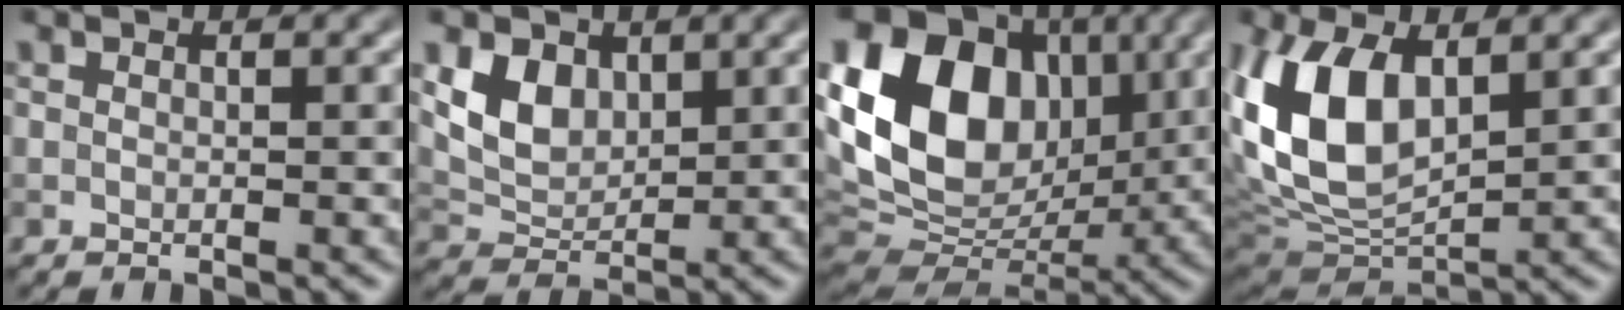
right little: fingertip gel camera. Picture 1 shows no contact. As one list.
[{"total": 4.1, "force": [1.8, 2.9, 2.3], "torque": [-0.051, -0.006, 0.037]}, {"total": 15.9, "force": [3.7, 11.8, 9.9], "torque": [-0.191, 0.026, 0.065]}, {"total": 10.5, "force": [2.3, 5.9, 8.4], "torque": [-0.199, 0.000, 0.040]}]